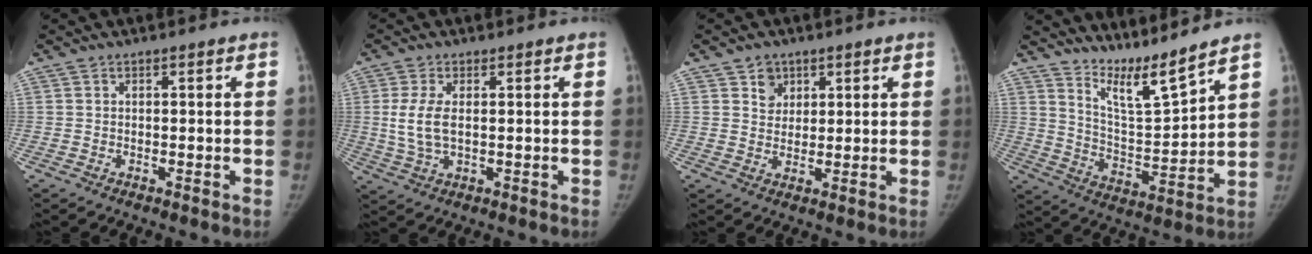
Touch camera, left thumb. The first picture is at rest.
{"total": 5.9, "force": [0.6, 3.0, 5.1], "torque": [-0.117, -0.005, 0.014]}
{"total": 3.8, "force": [2.1, 3.1, 0.8], "torque": [0.012, -0.012, 0.036]}
{"total": 9.7, "force": [8.9, -0.5, 3.8], "torque": [-0.064, -0.082, 0.177]}